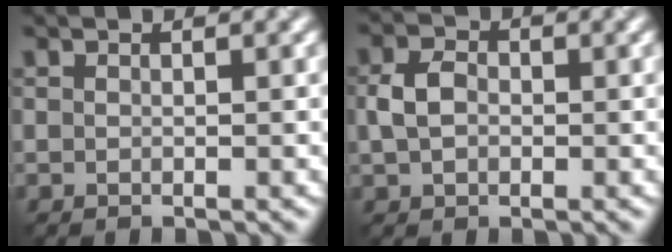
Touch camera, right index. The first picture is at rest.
{"total": 2.9, "force": [0.0, 2.2, 1.9], "torque": [-0.042, 0.003, -0.005]}